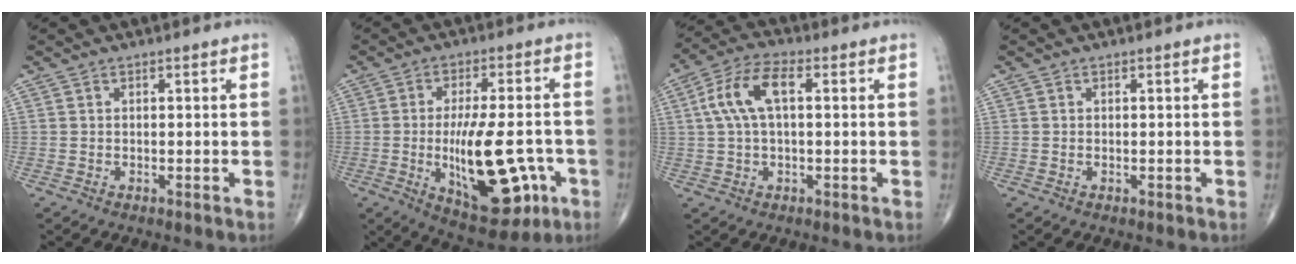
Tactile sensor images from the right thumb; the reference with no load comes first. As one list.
[{"total": 17.8, "force": [-4.3, 7.4, 15.6], "torque": [-0.224, 0.005, -0.050]}, {"total": 9.1, "force": [1.7, 4.1, 7.9], "torque": [-0.167, 0.031, 0.027]}, {"total": 0.0}]